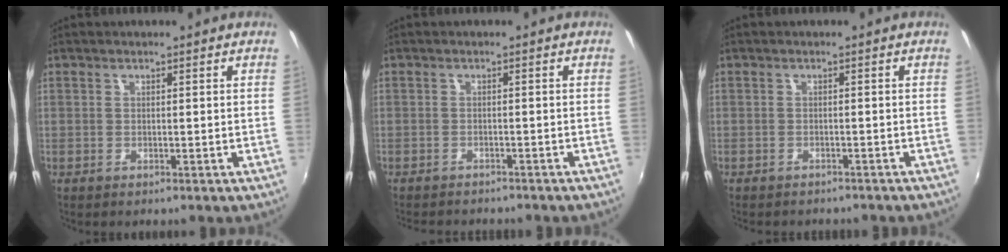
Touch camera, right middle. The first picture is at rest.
{"total": 6.1, "force": [-5.5, 1.4, 2.1], "torque": [-0.053, -0.014, -0.078]}
{"total": 4.5, "force": [-4.1, 1.3, 1.5], "torque": [-0.038, -0.014, -0.054]}